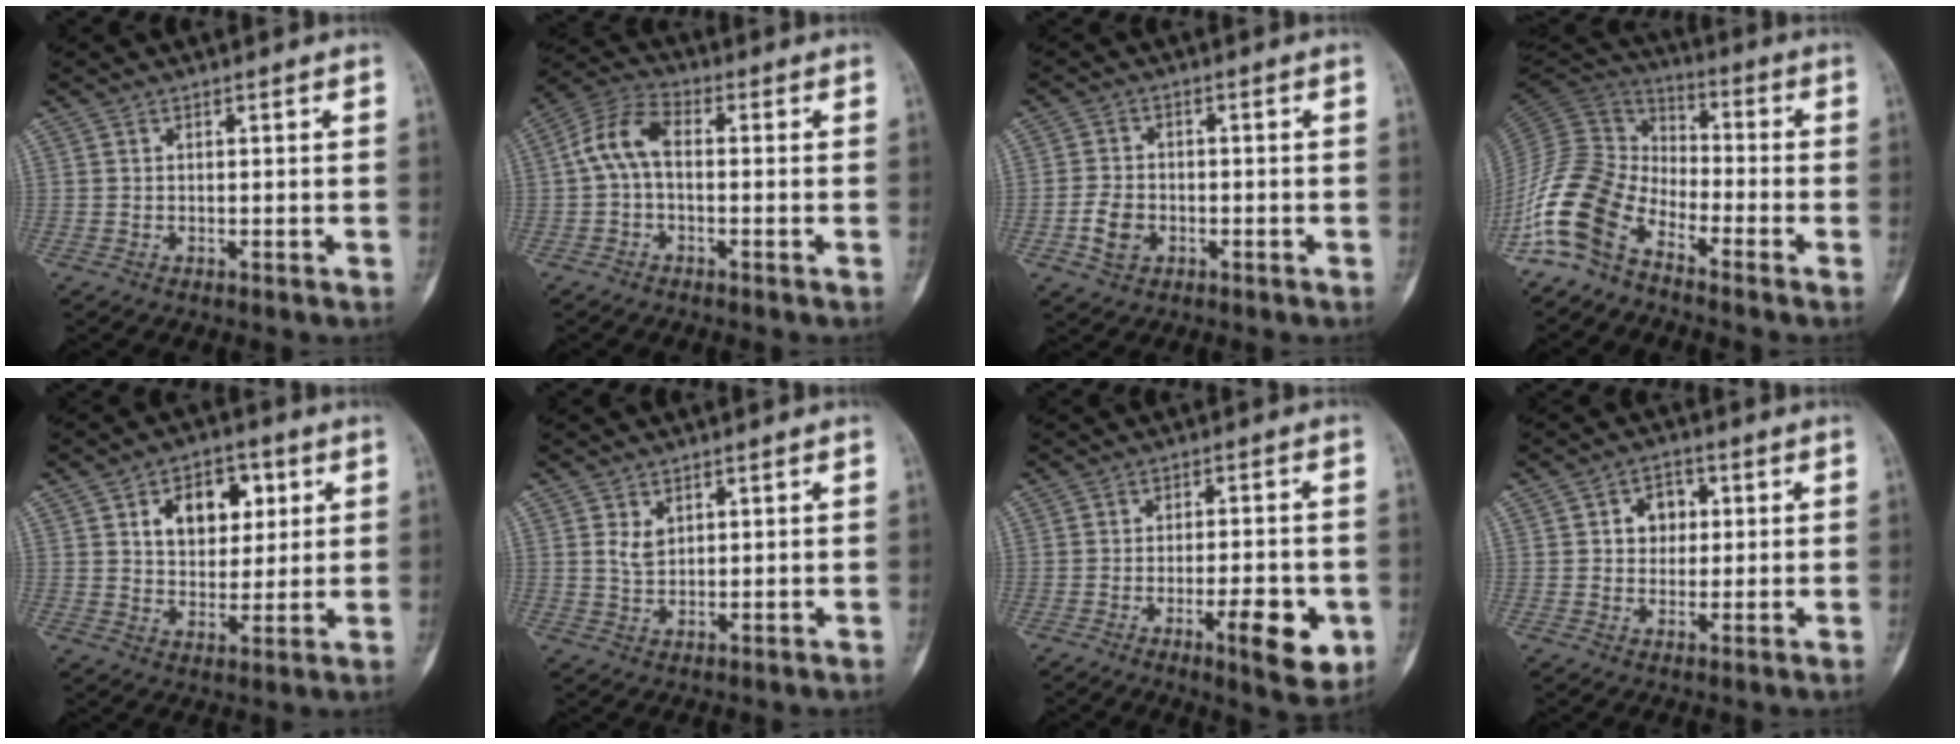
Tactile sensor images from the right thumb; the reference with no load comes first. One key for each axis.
{"total": 7.6, "fx": -0.1, "fy": 4.2, "fz": 6.4, "tx": -0.128, "ty": 0.026, "tz": -0.014}
{"total": 5.3, "fx": -1.8, "fy": 4.0, "fz": 3.1, "tx": -0.053, "ty": 0.011, "tz": -0.032}
{"total": 13.5, "fx": -8.6, "fy": 7.3, "fz": 7.4, "tx": -0.154, "ty": 0.071, "tz": -0.185}
{"total": 11.2, "fx": 3.8, "fy": 7.5, "fz": 7.3, "tx": -0.067, "ty": -0.007, "tz": 0.061}
{"total": 2.8, "fx": 1.2, "fy": 1.9, "fz": 1.8, "tx": -0.023, "ty": -0.008, "tz": 0.026}
{"total": 10.0, "fx": -3.5, "fy": 3.1, "fz": 8.9, "tx": -0.115, "ty": 0.006, "tz": -0.045}
{"total": 5.5, "fx": 1.1, "fy": 4.5, "fz": 3.0, "tx": -0.013, "ty": 0.004, "tz": 0.013}